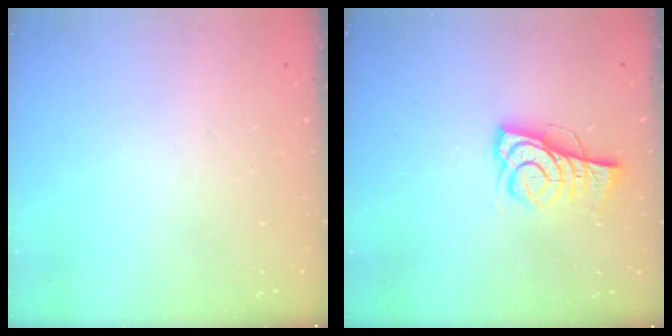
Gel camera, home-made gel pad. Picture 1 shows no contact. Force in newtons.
{"total": 7.8, "press": 7.7, "slide": 0.6}